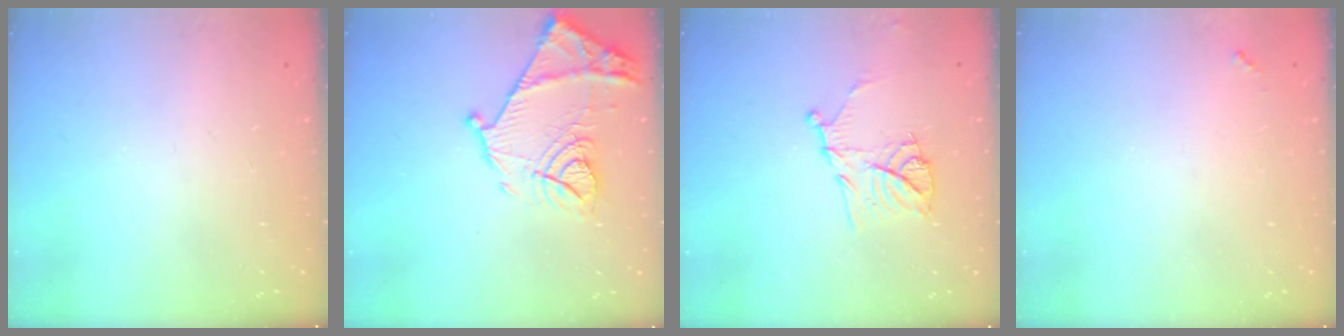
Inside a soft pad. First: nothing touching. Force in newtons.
{"total": 16.5, "press": 16.4, "slide": 1.4}
{"total": 11.8, "press": 11.8, "slide": 0.5}
{"total": 3.5, "press": 3.5, "slide": 0.3}